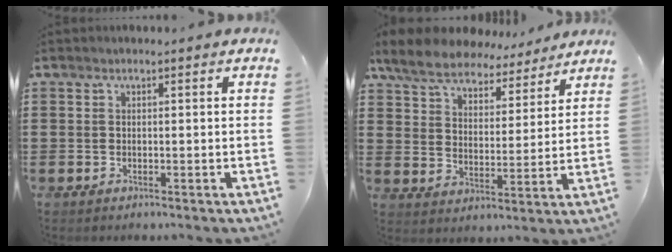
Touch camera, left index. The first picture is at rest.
{"total": 7.7, "force": [7.1, 2.1, 2.2], "torque": [-0.077, -0.034, 0.129]}